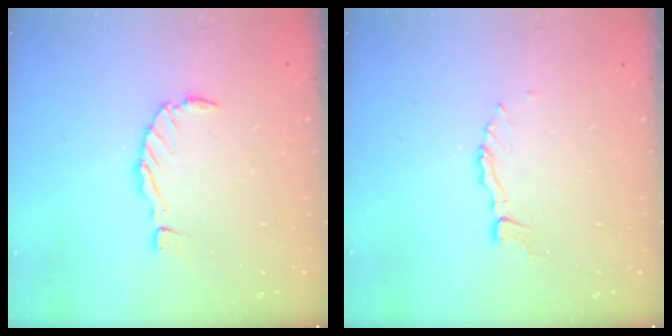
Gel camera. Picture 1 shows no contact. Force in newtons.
{"total": 4.7, "press": 4.7, "slide": 0.2}